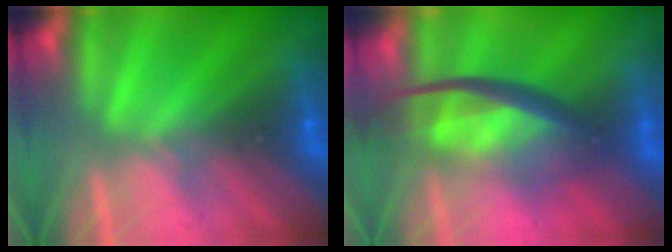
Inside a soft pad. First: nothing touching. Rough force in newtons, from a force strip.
{"total": 11.5}